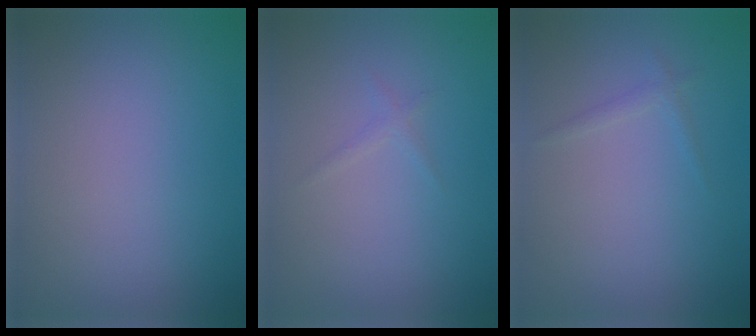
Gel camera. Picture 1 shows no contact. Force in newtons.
{"total": 0.6, "press": 0.6, "slide": 0.1}
{"total": 0.8, "press": 0.8, "slide": 0.1}